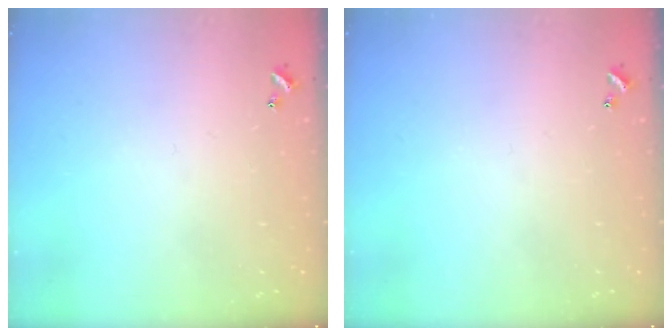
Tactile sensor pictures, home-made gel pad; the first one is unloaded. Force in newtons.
{"total": 0.0}